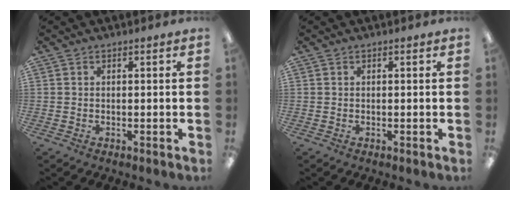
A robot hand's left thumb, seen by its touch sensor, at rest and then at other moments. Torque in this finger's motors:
{"motor_torque": [0.00, 0.00, 0.00, 0.00, 0.00]}